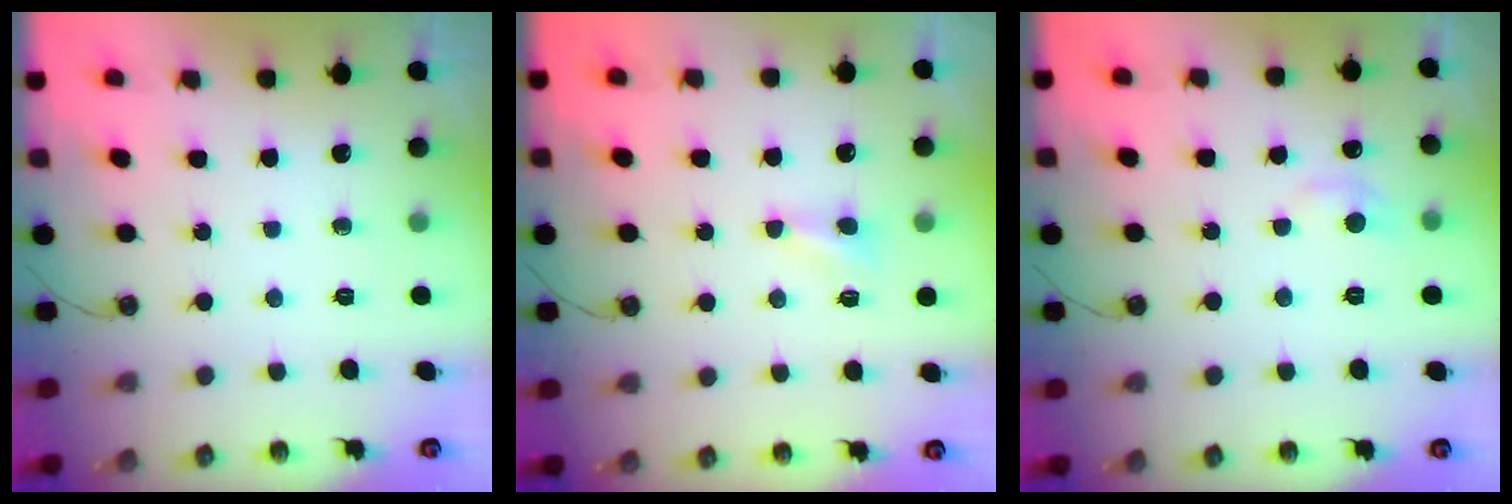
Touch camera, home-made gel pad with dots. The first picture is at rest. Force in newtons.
{"total": 1.0, "press": 0.9, "slide": 0.3}
{"total": 0.8, "press": 0.4, "slide": 0.7}